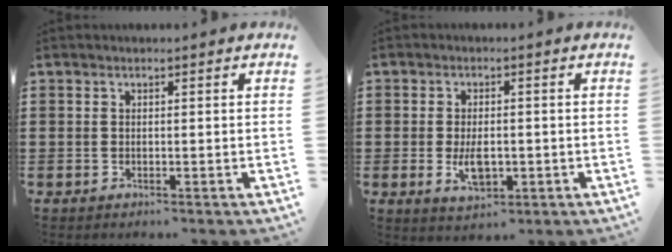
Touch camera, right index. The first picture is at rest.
{"total": 4.6, "force": [-0.8, 2.5, 3.8], "torque": [-0.074, -0.005, -0.018]}